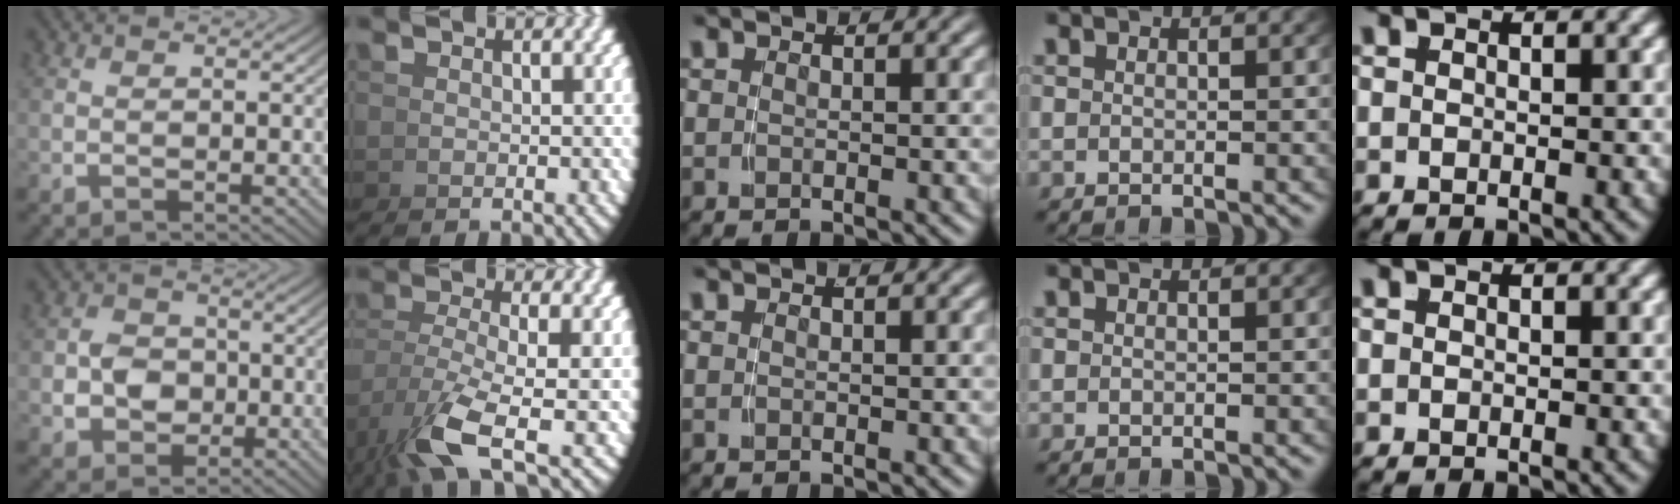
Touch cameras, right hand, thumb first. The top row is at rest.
{"thumb": {"total": 5.4, "force": [-0.4, 4.6, 2.8], "torque": [-0.056, -0.023, 0.006]}, "index": {"total": 4.8, "force": [-1.3, 1.6, 4.3], "torque": [-0.096, -0.029, 0.001]}}